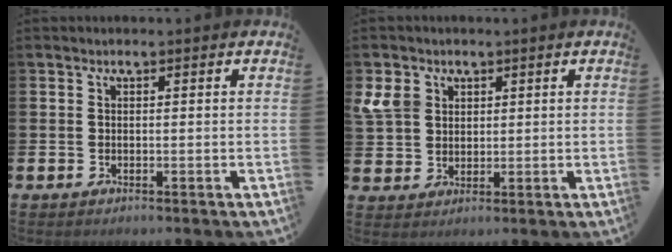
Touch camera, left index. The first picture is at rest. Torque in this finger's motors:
{"motor_torque": [0.01, -0.10, -0.27, -0.16]}